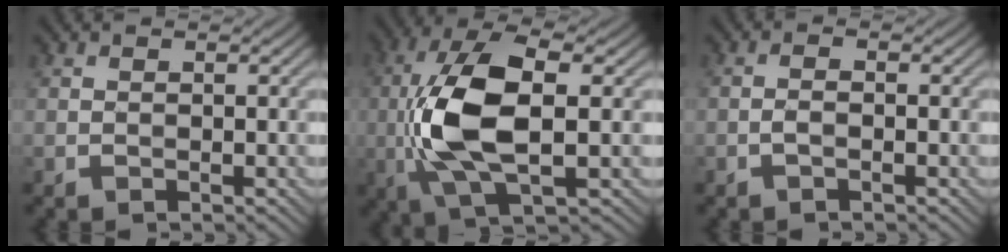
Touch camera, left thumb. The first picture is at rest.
{"total": 11.9, "force": [-0.8, 5.0, 10.8], "torque": [-0.235, 0.009, -0.017]}
{"total": 1.4, "force": [-0.8, 0.4, 1.1], "torque": [-0.024, 0.004, -0.018]}